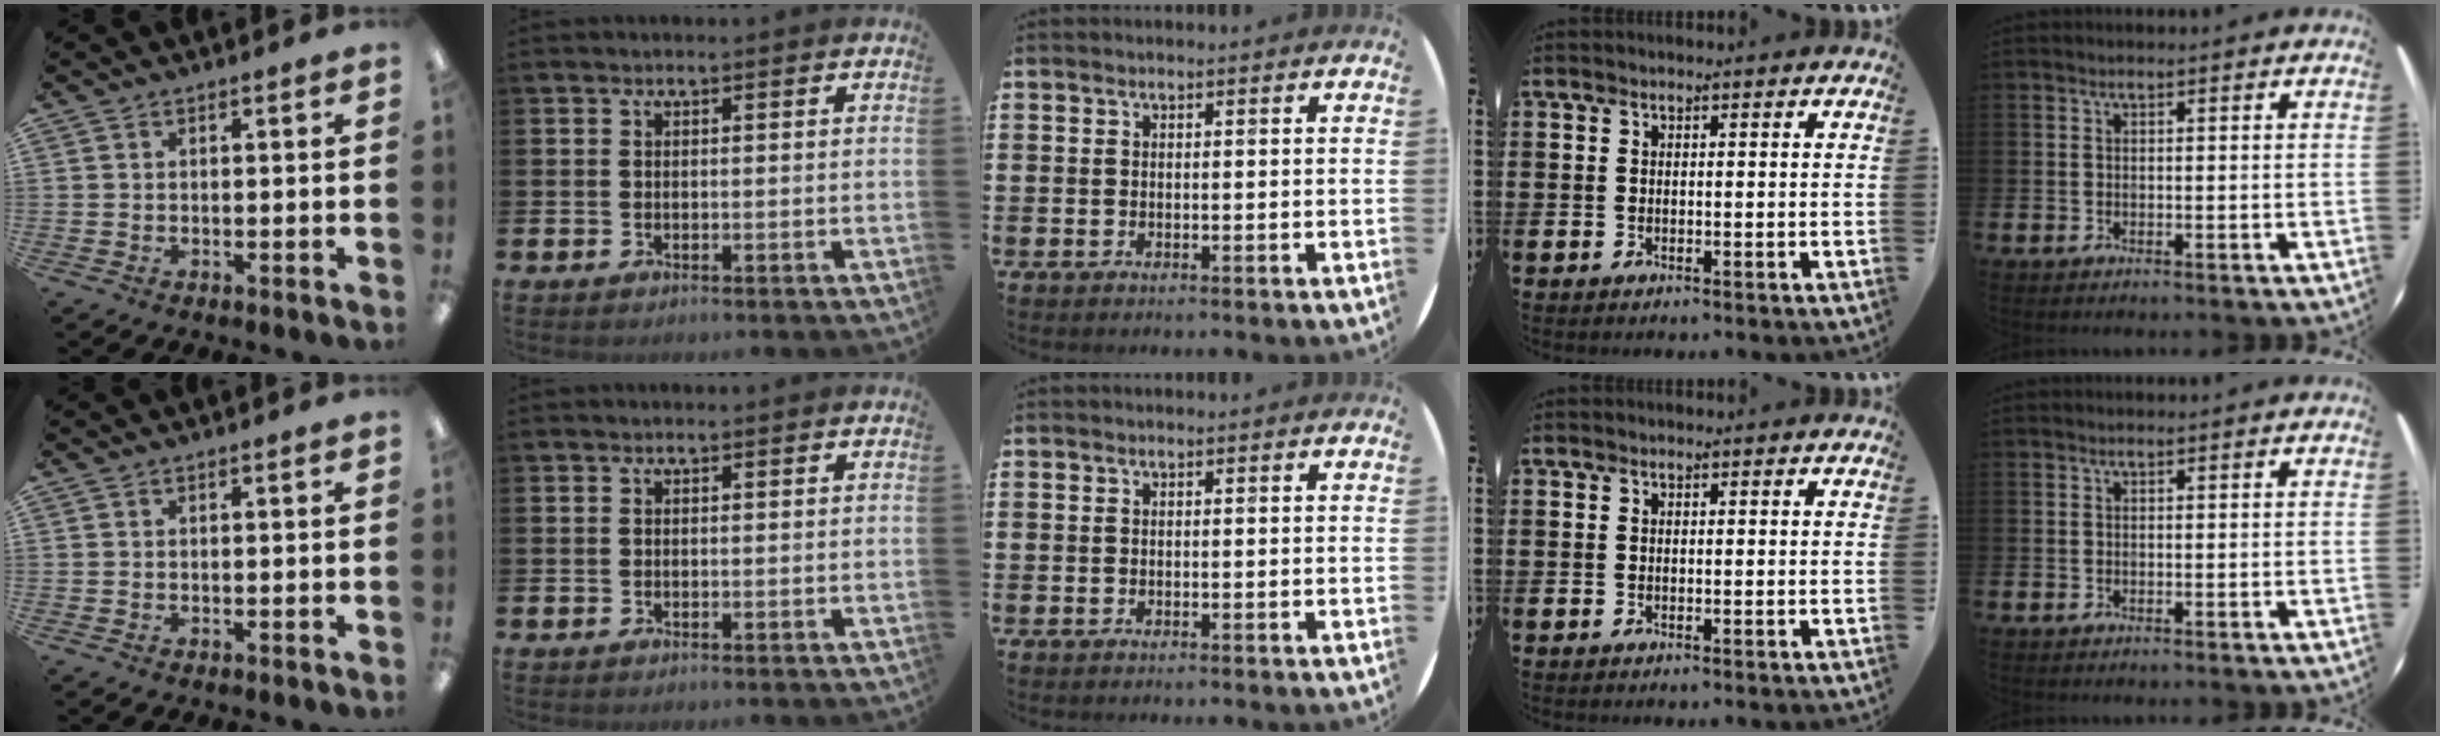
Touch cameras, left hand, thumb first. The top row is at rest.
{}